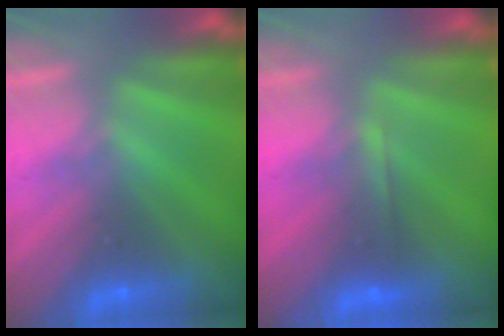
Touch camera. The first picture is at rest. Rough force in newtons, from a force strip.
{"total": 1.8}